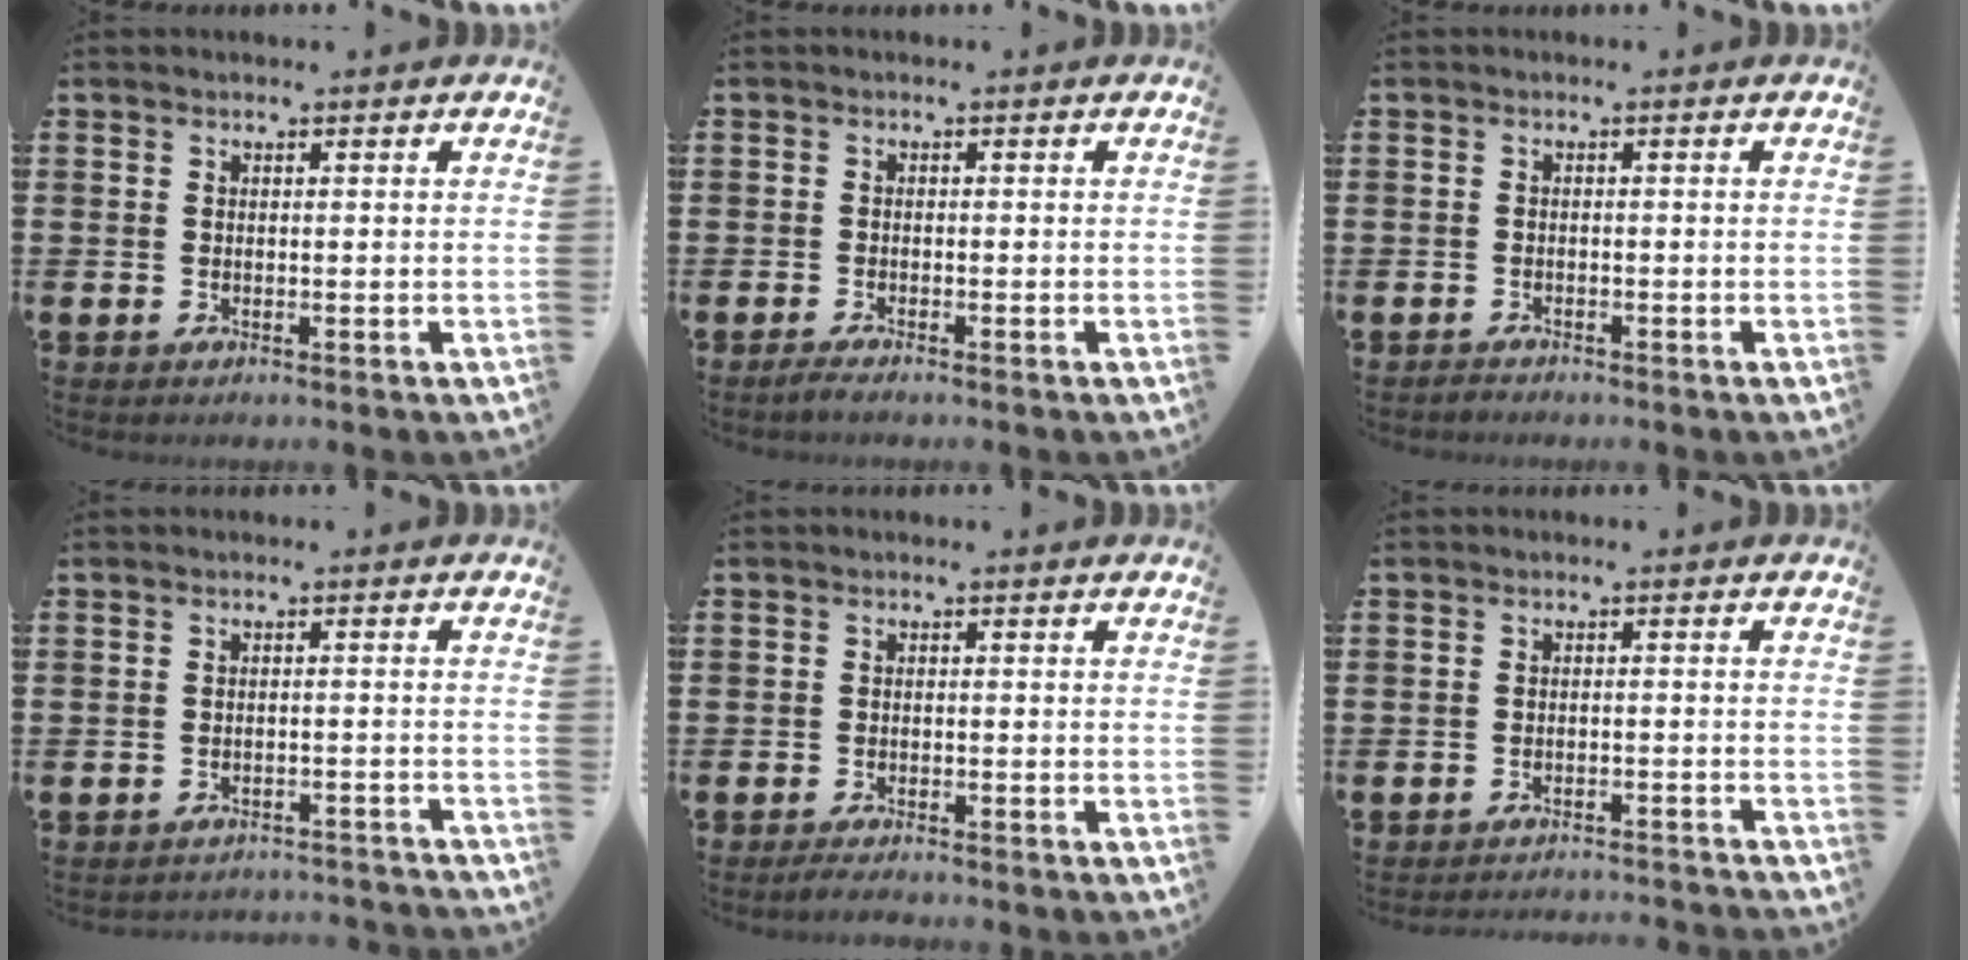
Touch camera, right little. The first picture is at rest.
{"total": 1.0, "force": [-0.7, 0.1, 0.7], "torque": [-0.012, -0.004, -0.013]}
{"total": 0.7, "force": [-0.6, 0.1, 0.0], "torque": [-0.001, -0.001, -0.014]}
{"total": 1.6, "force": [-1.6, -0.1, -0.1], "torque": [-0.003, 0.004, -0.035]}
{"total": 1.2, "force": [-1.2, 0.0, 0.4], "torque": [-0.009, -0.001, -0.023]}
{"total": 1.7, "force": [-1.7, -0.2, -0.1], "torque": [-0.001, 0.005, -0.036]}